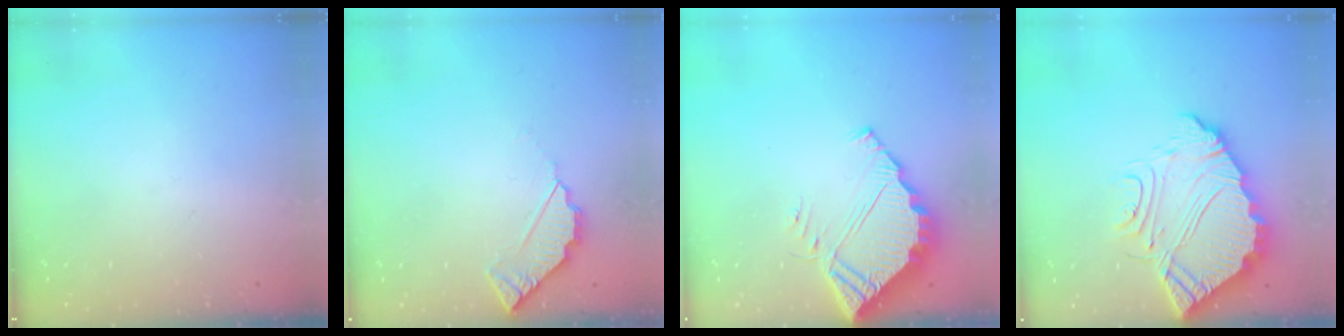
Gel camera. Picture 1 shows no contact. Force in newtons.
{"total": 3.7, "press": 3.7, "slide": 0.3}
{"total": 6.0, "press": 6.0, "slide": 0.4}
{"total": 13.6, "press": 13.6, "slide": 1.1}